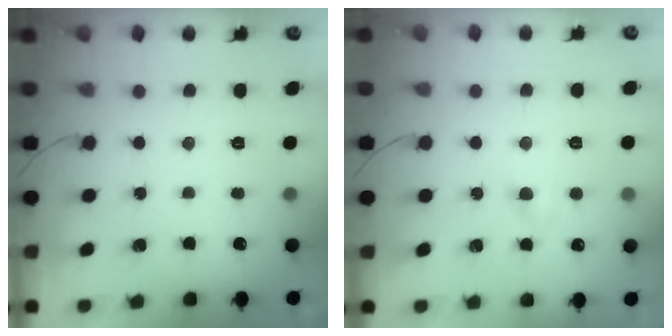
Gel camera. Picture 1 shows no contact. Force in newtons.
{"total": 3.8, "press": 3.6, "slide": 1.1}